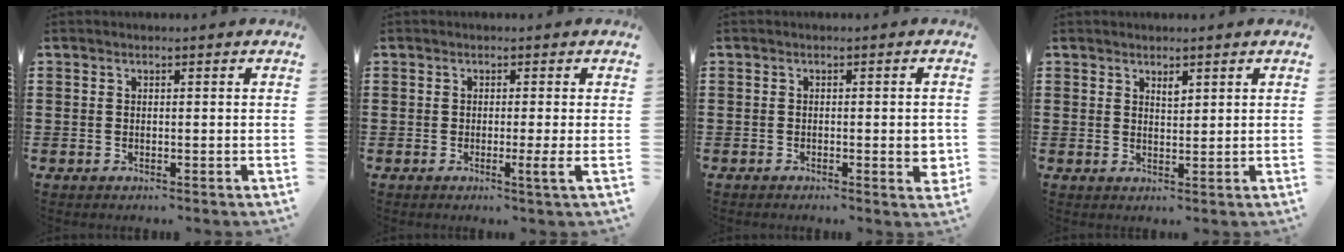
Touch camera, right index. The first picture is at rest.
{"total": 2.6, "force": [-0.6, -0.3, 2.5], "torque": [-0.043, -0.012, -0.011]}
{"total": 2.8, "force": [-0.7, 0.8, 2.6], "torque": [-0.034, -0.002, -0.014]}
{"total": 1.6, "force": [1.4, 0.7, 0.7], "torque": [-0.007, 0.000, 0.023]}